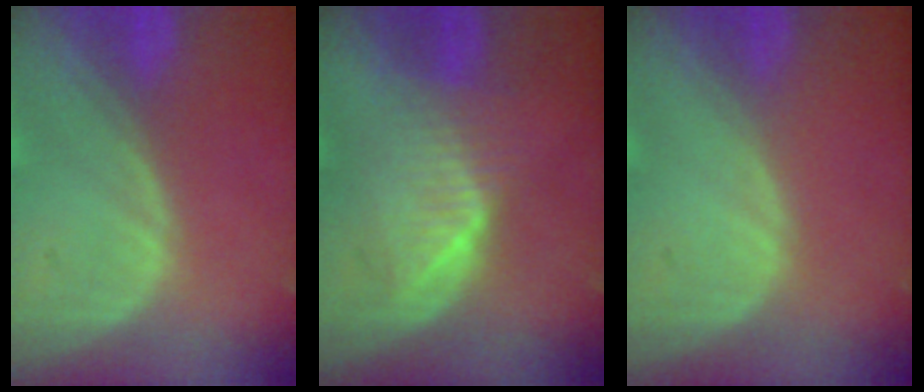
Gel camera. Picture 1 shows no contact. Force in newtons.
{"total": 5.2, "press": 5.2, "slide": 0.4}
{"total": 0.0}